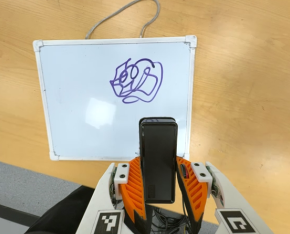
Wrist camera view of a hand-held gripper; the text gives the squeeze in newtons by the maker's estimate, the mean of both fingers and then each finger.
{"total": 4.0, "left": 2.6, "right": 5.3}